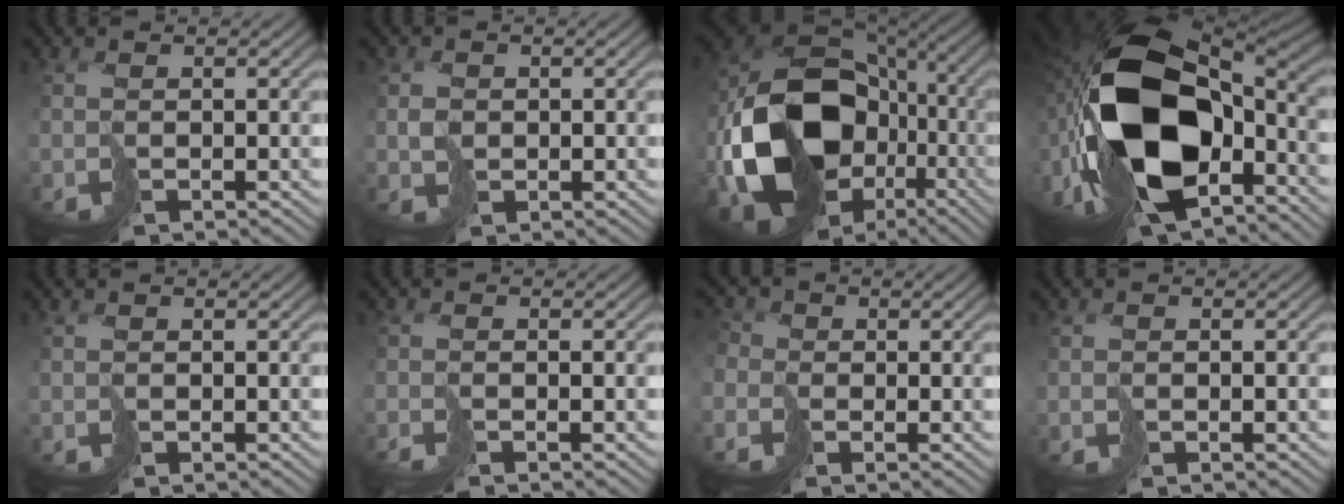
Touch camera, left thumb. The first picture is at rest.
{"total": 1.5, "force": [0.5, 1.4, 0.5], "torque": [-0.005, -0.001, 0.017]}
{"total": 18.6, "force": [-4.1, 14.8, 10.4], "torque": [-0.211, -0.038, -0.053]}
{"total": 19.8, "force": [-3.2, 11.9, 15.5], "torque": [-0.361, -0.027, -0.044]}
{"total": 0.0}
{"total": 1.6, "force": [-0.9, 0.2, 1.3], "torque": [-0.017, -0.001, -0.027]}
{"total": 3.5, "force": [-1.4, 2.8, 1.6], "torque": [-0.053, -0.011, -0.028]}
{"total": 0.6, "force": [-0.1, 0.2, 0.5], "torque": [-0.010, -0.001, 0.000]}